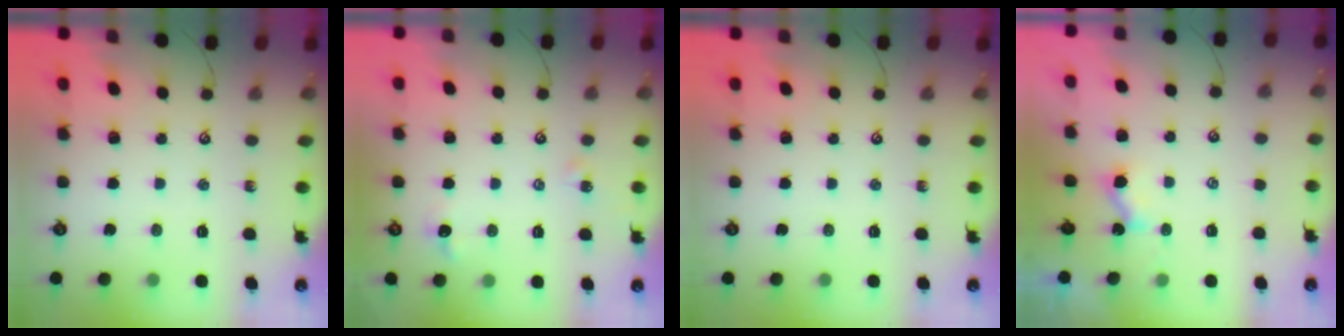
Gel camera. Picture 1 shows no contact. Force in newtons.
{"total": 4.2, "press": 4.2, "slide": 0.7}
{"total": 0.0}
{"total": 3.0, "press": 3.0, "slide": 0.0}